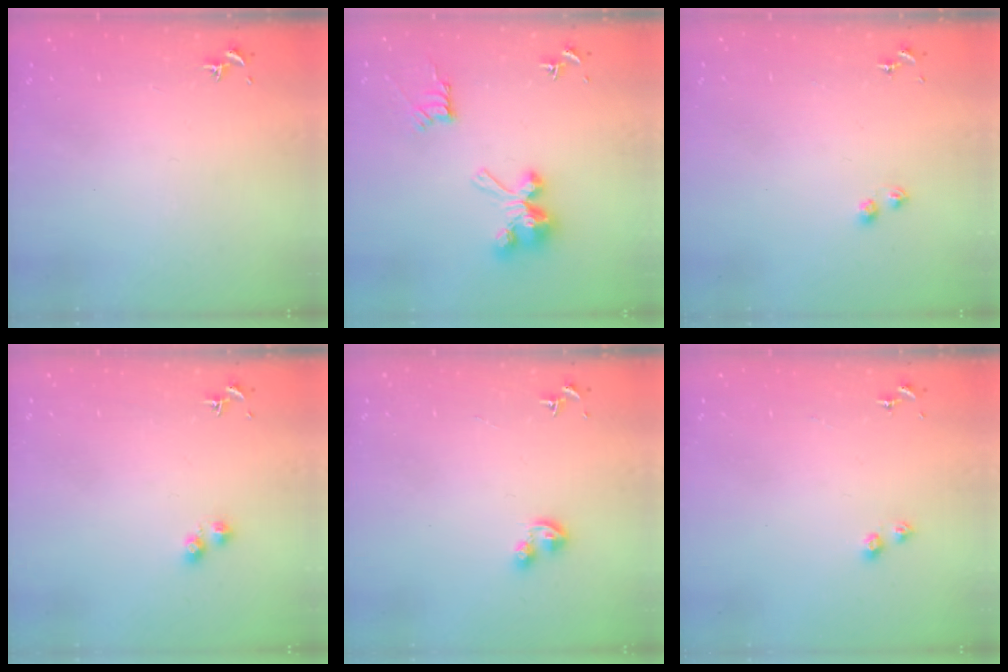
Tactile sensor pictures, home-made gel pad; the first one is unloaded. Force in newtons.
{"total": 9.4, "press": 9.4, "slide": 0.2}
{"total": 3.1, "press": 3.1, "slide": 0.4}
{"total": 2.2, "press": 2.2, "slide": 0.6}
{"total": 4.3, "press": 4.3, "slide": 0.5}
{"total": 4.1, "press": 4.1, "slide": 0.5}